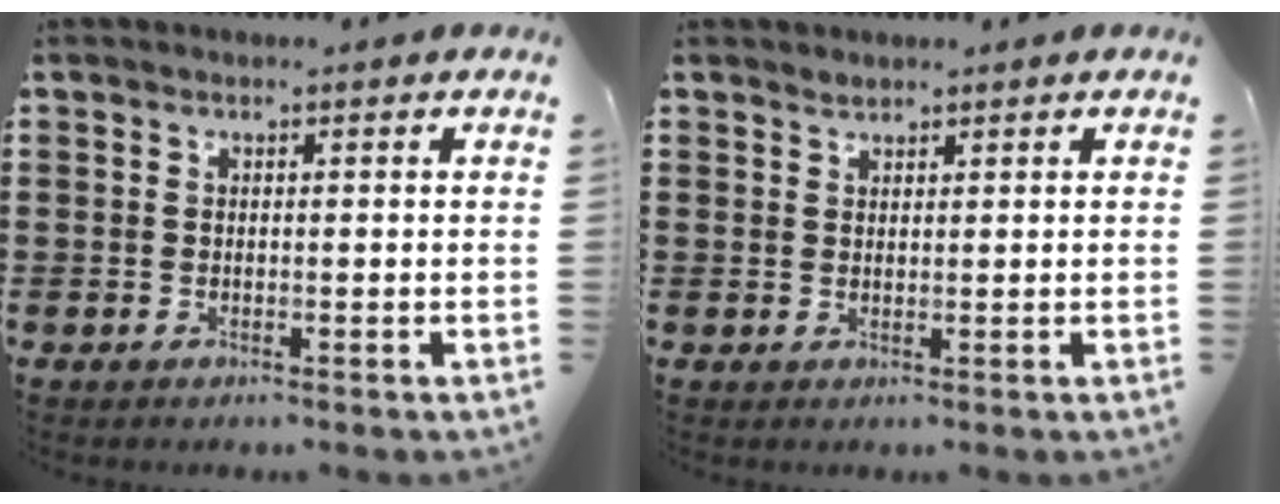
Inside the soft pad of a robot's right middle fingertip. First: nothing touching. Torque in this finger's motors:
{"motor_torque": [0.00, 0.00, 0.00, -0.01]}